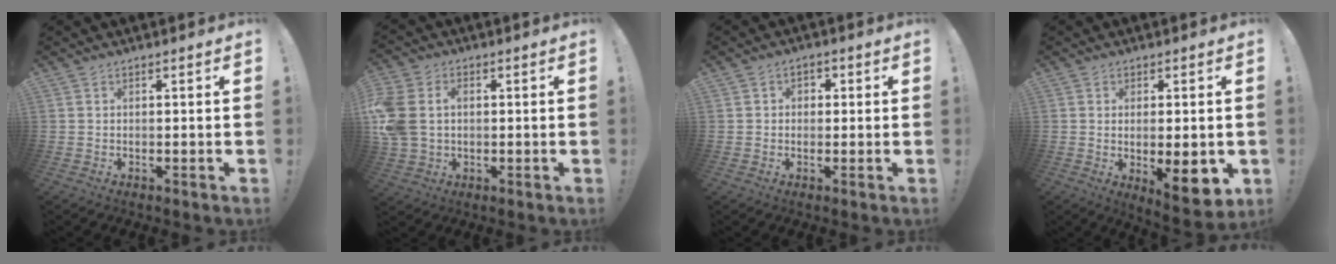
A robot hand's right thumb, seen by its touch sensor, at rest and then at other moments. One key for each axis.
{"total": 10.2, "fx": 1.0, "fy": 7.8, "fz": 6.4, "tx": -0.139, "ty": 0.000, "tz": 0.021}
{"total": 2.5, "fx": -0.5, "fy": 2.2, "fz": 0.9, "tx": -0.005, "ty": 0.002, "tz": -0.014}
{"total": 9.6, "fx": -0.7, "fy": 3.5, "fz": 8.9, "tx": -0.093, "ty": -0.008, "tz": -0.003}